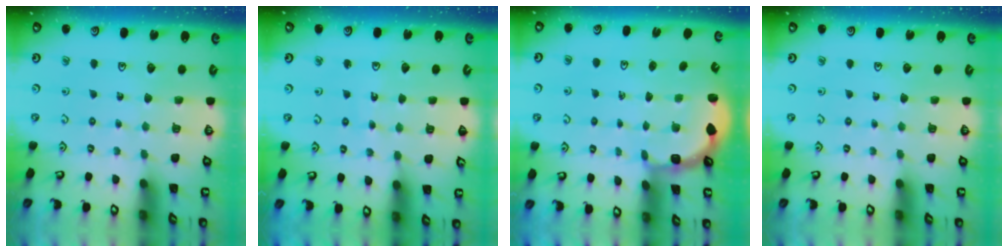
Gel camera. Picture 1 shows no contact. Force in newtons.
{"total": 5.6, "press": 5.6, "slide": 0.7}
{"total": 2.5, "press": 1.9, "slide": 1.6}
{"total": 0.0}